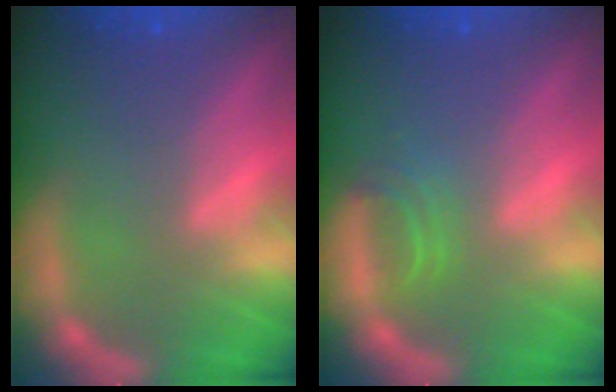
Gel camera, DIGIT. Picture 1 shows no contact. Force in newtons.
{"total": 1.9}